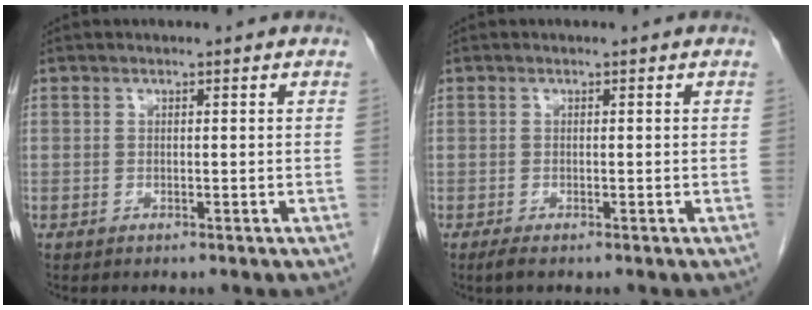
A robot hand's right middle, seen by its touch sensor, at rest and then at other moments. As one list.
[{"total": 1.2, "force": [-0.8, 0.1, 0.8], "torque": [-0.023, -0.005, -0.016]}]